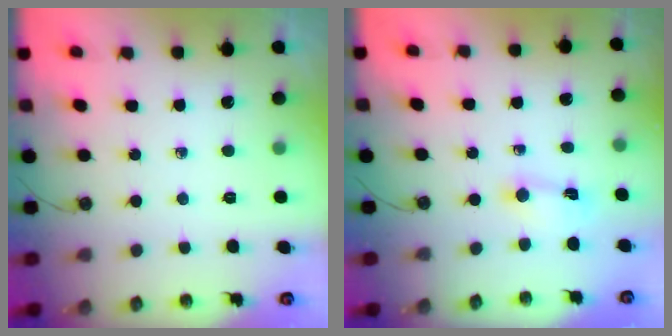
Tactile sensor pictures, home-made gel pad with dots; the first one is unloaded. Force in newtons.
{"total": 1.5, "press": 1.5, "slide": 0.2}